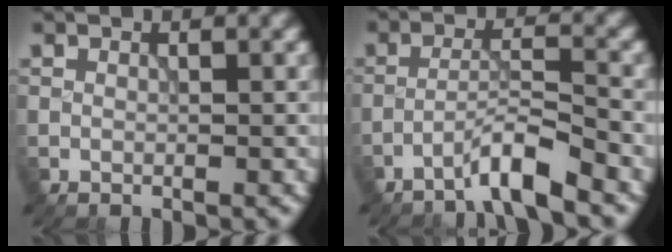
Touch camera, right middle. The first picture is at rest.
{"total": 3.4, "force": [-2.7, -0.1, 2.1], "torque": [-0.035, 0.012, -0.060]}